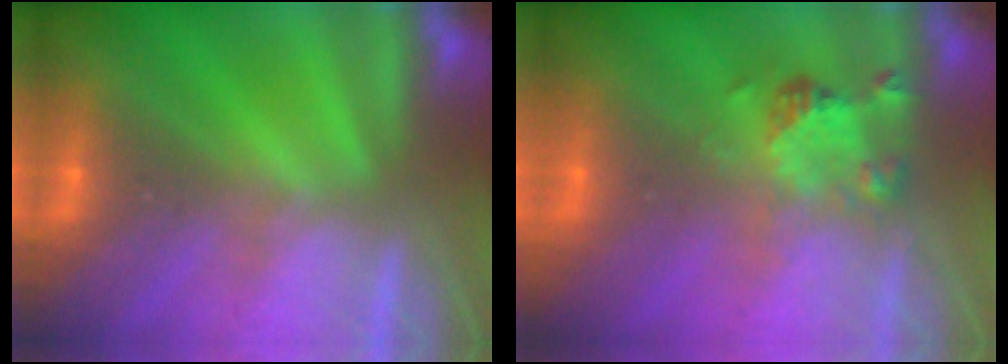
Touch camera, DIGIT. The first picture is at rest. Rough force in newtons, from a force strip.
{"total": 2.4}